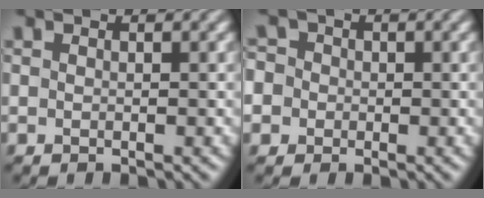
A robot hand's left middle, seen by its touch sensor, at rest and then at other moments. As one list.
[{"total": 4.4, "force": [0.3, 4.2, 1.2], "torque": [-0.023, 0.038, -0.033]}]